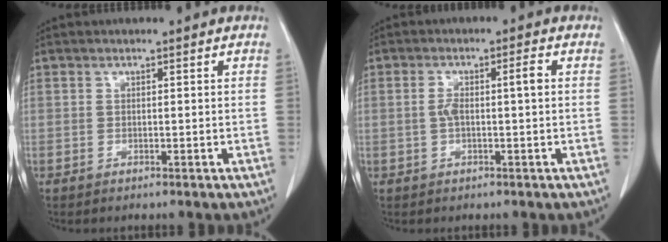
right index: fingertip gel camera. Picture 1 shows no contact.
{"total": 3.9, "force": [0.1, 0.6, 3.9], "torque": [-0.078, 0.016, 0.005]}